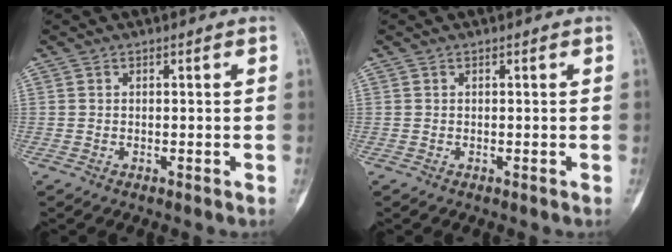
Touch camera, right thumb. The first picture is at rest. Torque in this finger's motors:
{"motor_torque": [0.30, -0.24, -0.29, -0.15, -0.07]}